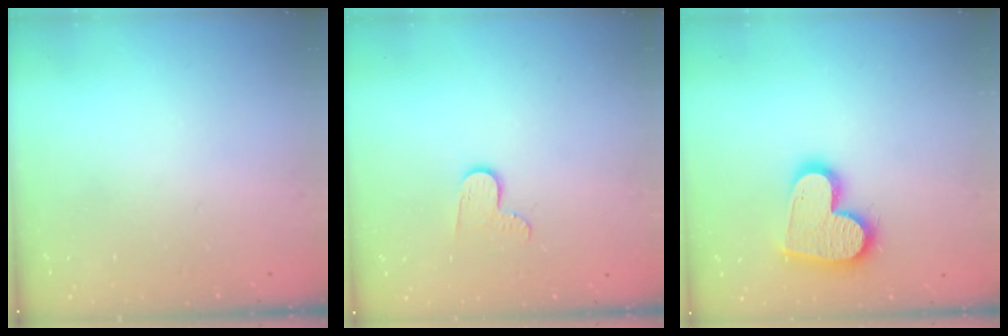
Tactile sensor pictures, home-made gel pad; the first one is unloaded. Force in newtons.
{"total": 5.7, "press": 5.7, "slide": 0.5}
{"total": 17.0, "press": 16.9, "slide": 1.6}